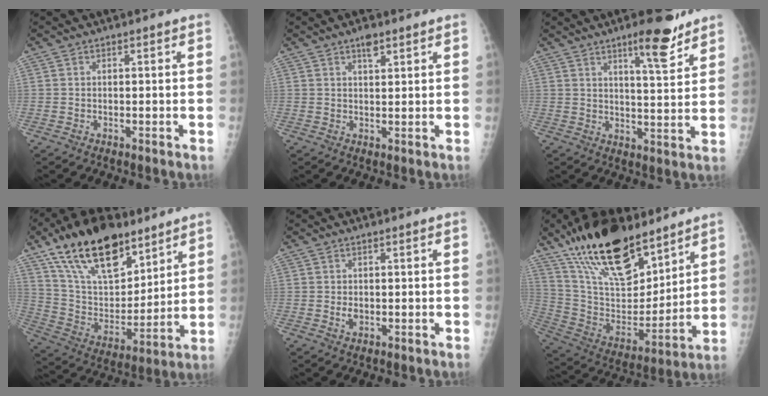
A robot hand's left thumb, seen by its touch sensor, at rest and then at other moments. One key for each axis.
{"total": 2.7, "fx": 1.9, "fy": 1.0, "fz": 1.7, "tx": -0.022, "ty": -0.009, "tz": 0.030}
{"total": 9.0, "fx": 6.2, "fy": 1.9, "fz": 6.2, "tx": -0.079, "ty": -0.042, "tz": 0.092}
{"total": 23.6, "fx": 15.4, "fy": 11.3, "fz": 13.9, "tx": -0.209, "ty": -0.047, "tz": 0.280}
{"total": 1.6, "fx": 0.2, "fy": 1.1, "fz": 1.2, "tx": -0.017, "ty": -0.003, "tz": 0.007}
{"total": 25.5, "fx": 17.9, "fy": 10.6, "fz": 14.8, "tx": -0.229, "ty": -0.067, "tz": 0.320}